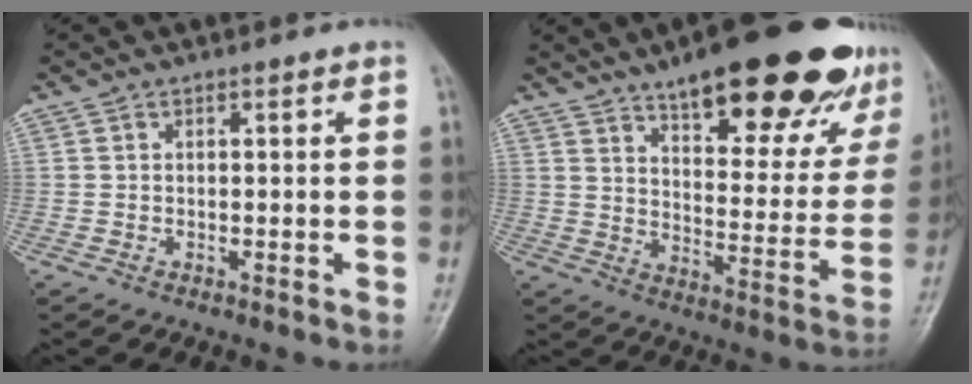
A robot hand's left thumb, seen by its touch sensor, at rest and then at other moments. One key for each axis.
{"total": 27.2, "fx": 18.2, "fy": 8.6, "fz": 18.2, "tx": -0.211, "ty": -0.067, "tz": 0.255}